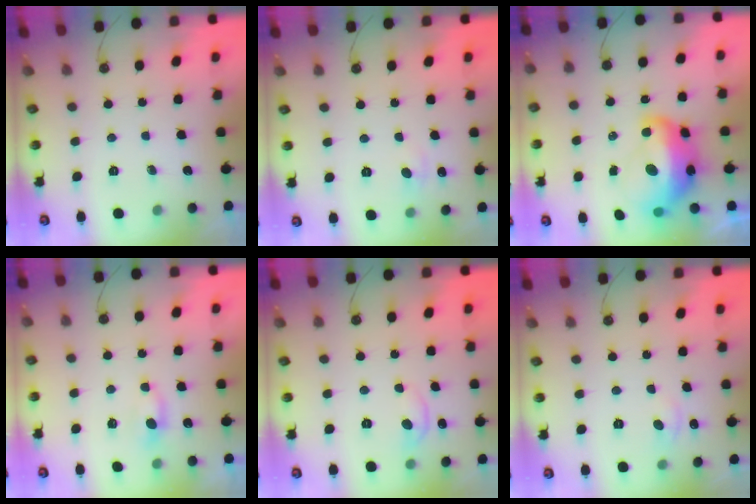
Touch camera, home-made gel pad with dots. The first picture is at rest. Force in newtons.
{"total": 0.8, "press": 0.5, "slide": 0.6}
{"total": 11.1, "press": 11.0, "slide": 1.4}
{"total": 0.7, "press": 0.5, "slide": 0.5}
{"total": 1.3, "press": 1.2, "slide": 0.5}
{"total": 1.0, "press": 0.4, "slide": 0.9}